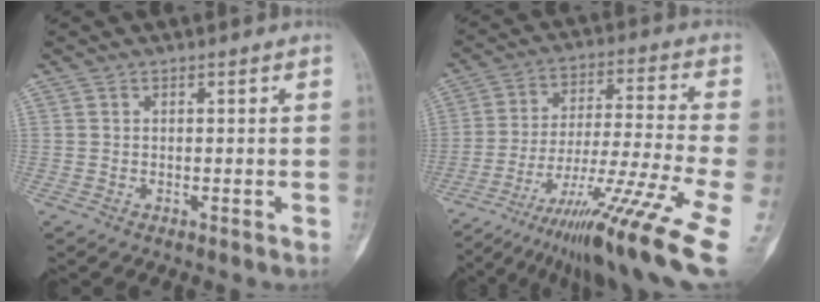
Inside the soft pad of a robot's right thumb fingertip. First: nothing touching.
{"total": 18.7, "force": [-11.3, -0.3, 14.9], "torque": [-0.270, 0.035, -0.189]}